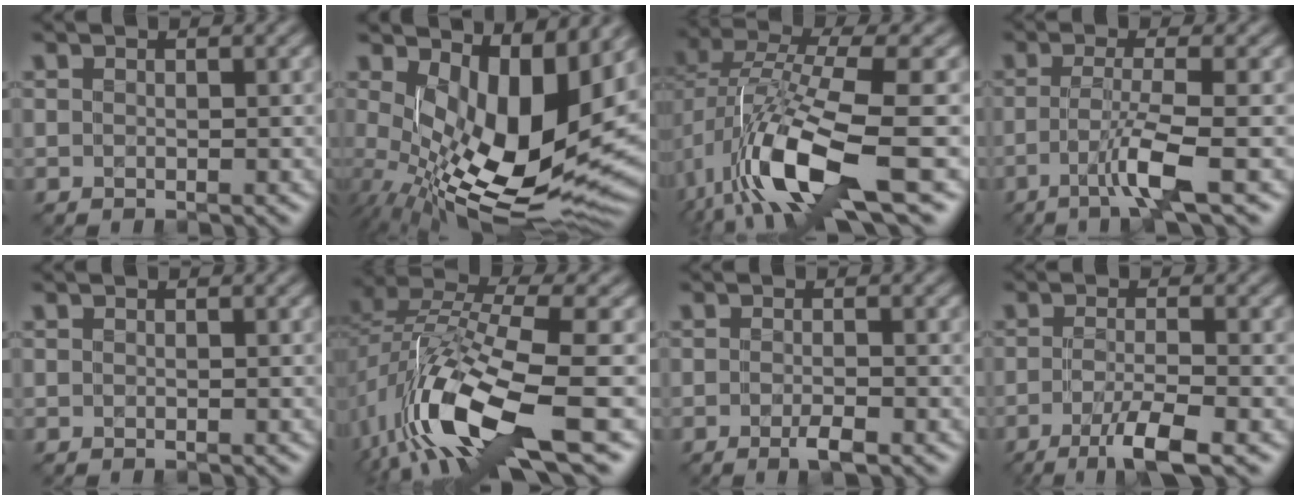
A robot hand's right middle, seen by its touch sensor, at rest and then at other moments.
{"total": 13.6, "force": [0.7, 6.5, 11.9], "torque": [-0.194, -0.032, 0.026]}
{"total": 11.7, "force": [-3.8, 4.0, 10.3], "torque": [-0.207, -0.010, -0.067]}
{"total": 4.2, "force": [-1.9, 0.3, 3.7], "torque": [-0.065, -0.002, -0.040]}
{"total": 0.0}
{"total": 12.4, "force": [-5.1, 4.2, 10.5], "torque": [-0.206, -0.003, -0.091]}
{"total": 1.9, "force": [-1.3, 0.2, 1.3], "torque": [-0.017, -0.003, -0.021]}
{"total": 4.3, "force": [-2.5, 0.6, 3.5], "torque": [-0.056, -0.004, -0.047]}